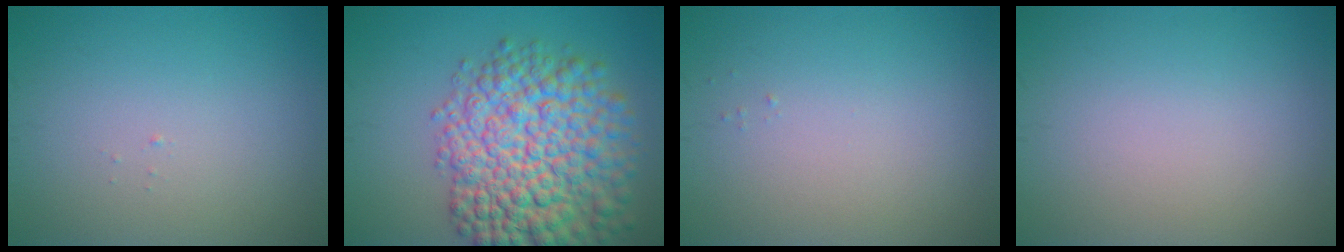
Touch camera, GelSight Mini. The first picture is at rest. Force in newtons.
{"total": 11.7, "press": 11.7, "slide": 0.4}
{"total": 0.0}
{"total": 0.0}